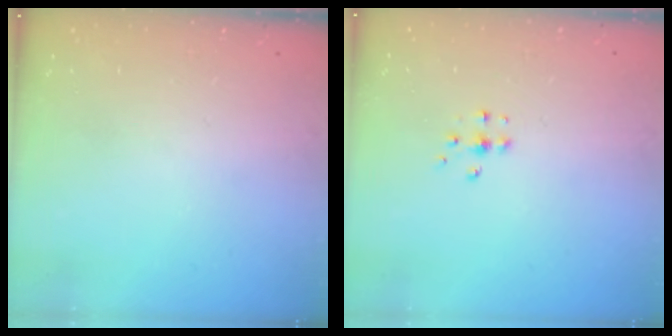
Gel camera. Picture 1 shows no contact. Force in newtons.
{"total": 4.1, "press": 4.1, "slide": 0.6}